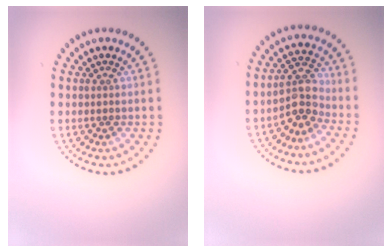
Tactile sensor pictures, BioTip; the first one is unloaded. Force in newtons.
{"total": 3.3, "press": 2.9, "slide": 1.7}